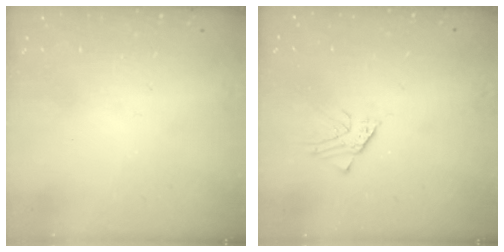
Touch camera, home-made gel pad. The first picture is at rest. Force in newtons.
{"total": 1.1, "press": 1.1, "slide": 0.0}